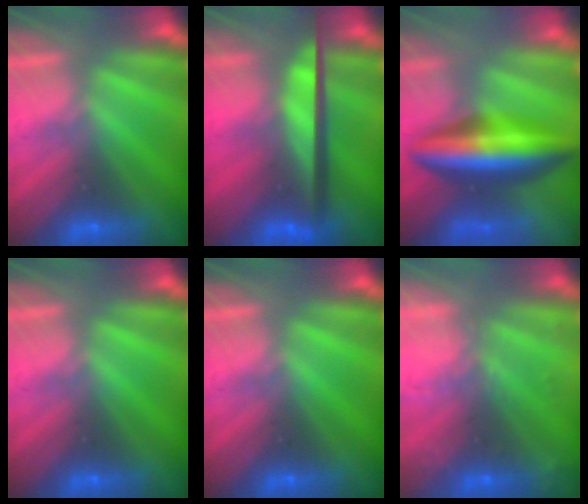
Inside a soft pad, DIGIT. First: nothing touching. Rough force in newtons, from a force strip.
{"total": 11.6}
{"total": 6.3}
{"total": 0.0}
{"total": 0.0}
{"total": 8.7}